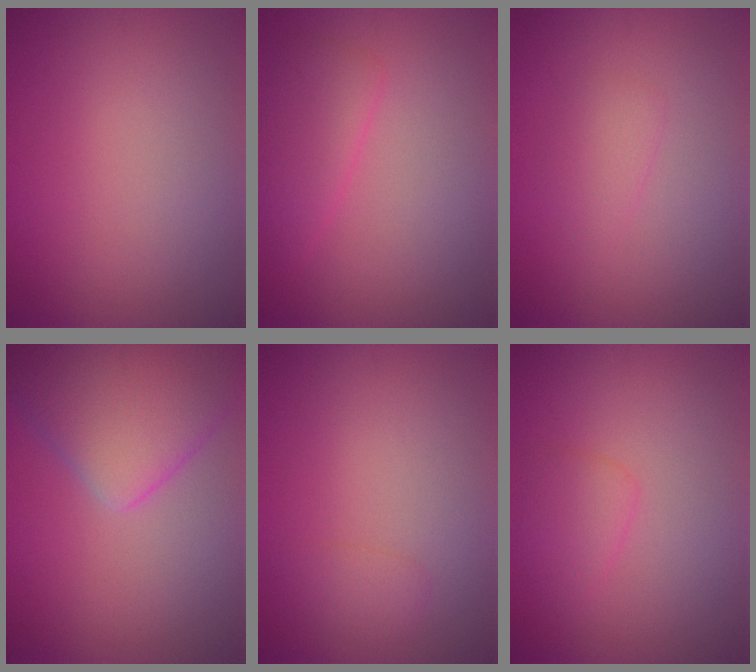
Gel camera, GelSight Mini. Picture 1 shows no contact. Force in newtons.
{"total": 2.6, "press": 2.6, "slide": 0.1}
{"total": 1.4, "press": 1.4, "slide": 0.1}
{"total": 6.7, "press": 6.7, "slide": 0.3}
{"total": 1.4, "press": 1.4, "slide": 0.1}
{"total": 1.8, "press": 1.8, "slide": 0.1}